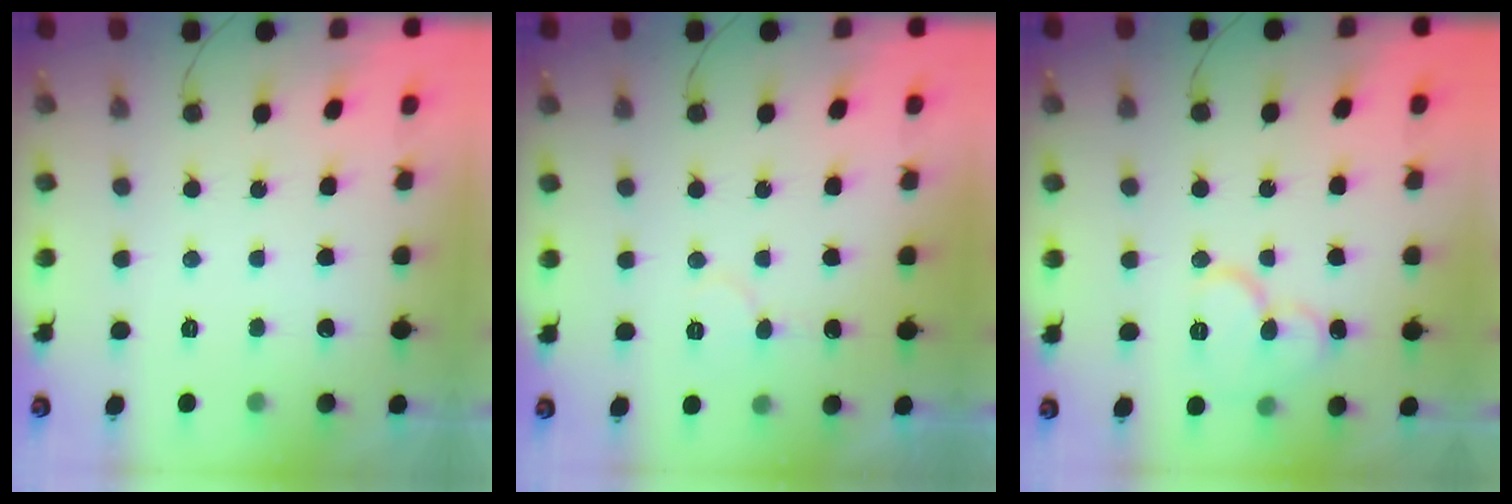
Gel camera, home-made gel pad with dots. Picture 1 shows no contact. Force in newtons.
{"total": 6.1, "press": 6.1, "slide": 0.6}
{"total": 10.3, "press": 10.2, "slide": 1.2}